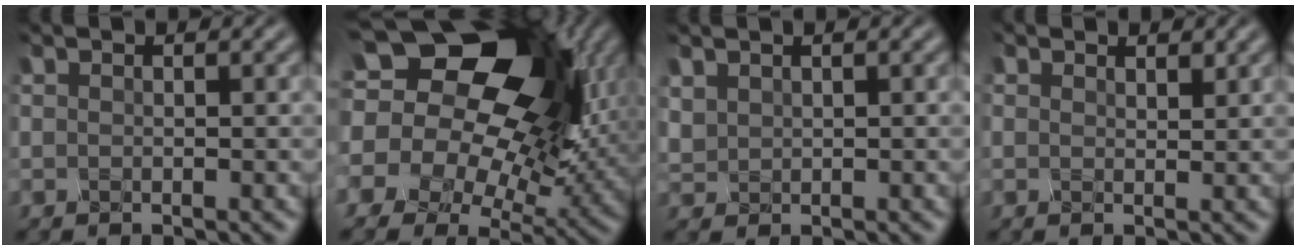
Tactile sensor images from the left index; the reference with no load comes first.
{"total": 20.4, "force": [7.0, 13.3, 13.7], "torque": [-0.233, 0.059, 0.100]}
{"total": 1.3, "force": [0.7, 1.0, 0.5], "torque": [-0.019, 0.007, 0.023]}
{"total": 1.2, "force": [1.1, 0.4, 0.3], "torque": [-0.002, 0.001, 0.021]}